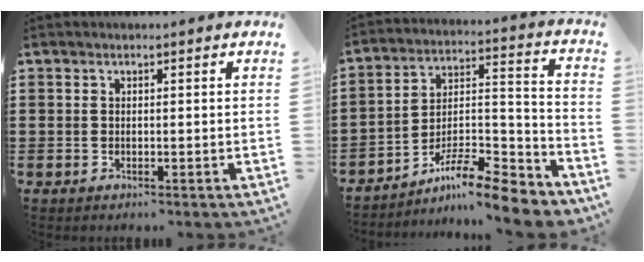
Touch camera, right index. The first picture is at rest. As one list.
[{"total": 9.7, "force": [-8.3, 1.3, 4.8], "torque": [-0.069, 0.013, -0.161]}]